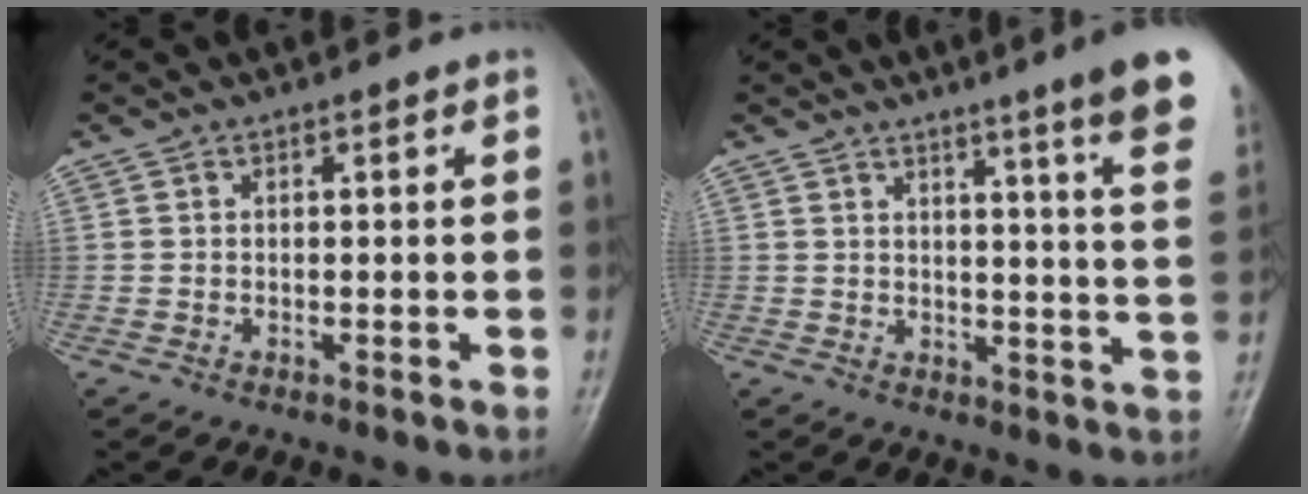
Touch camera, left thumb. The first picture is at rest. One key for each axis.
{"total": 14.7, "fx": 9.8, "fy": 0.3, "fz": 10.9, "tx": -0.126, "ty": -0.052, "tz": 0.105}